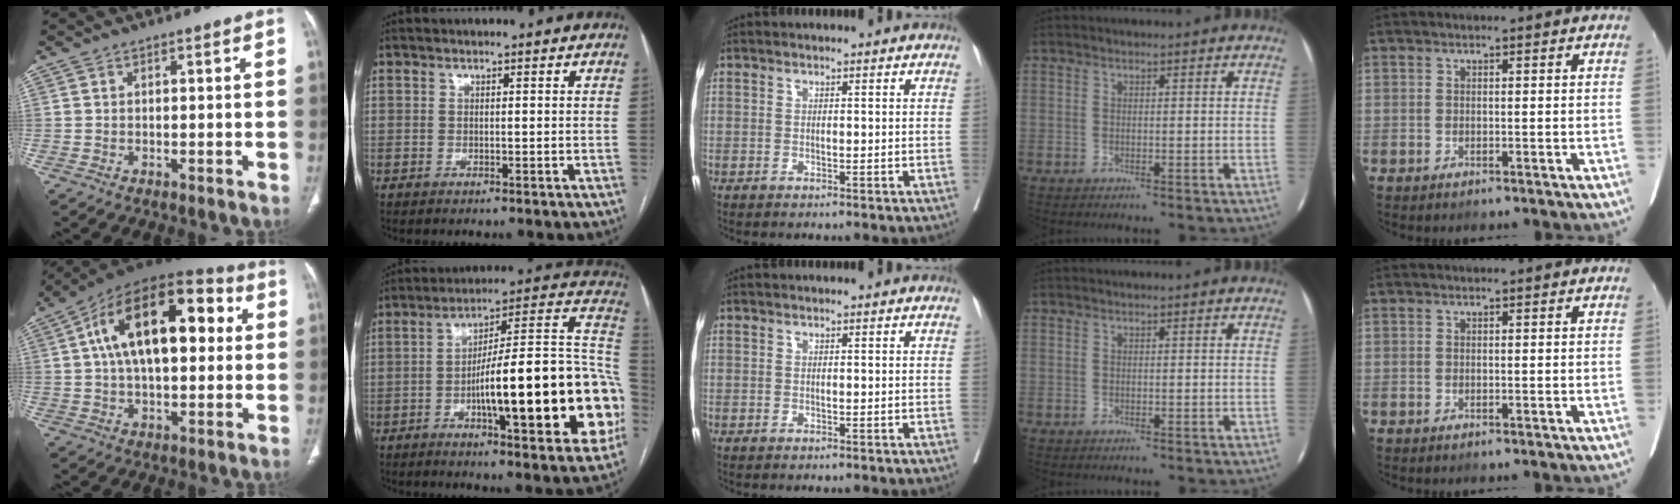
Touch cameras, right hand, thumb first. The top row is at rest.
{"thumb": {"total": 22.9, "force": [4.7, 11.9, 18.9], "torque": [-0.287, 0.033, 0.062]}, "index": {"total": 26.8, "force": [-5.7, 4.4, 25.9], "torque": [-0.293, 0.022, -0.078]}}